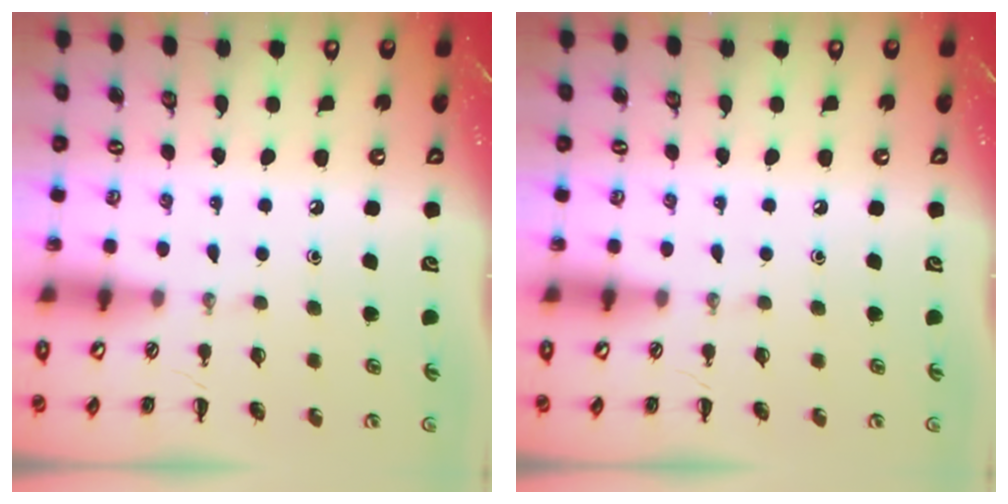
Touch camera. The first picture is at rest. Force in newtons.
{"total": 0.0}